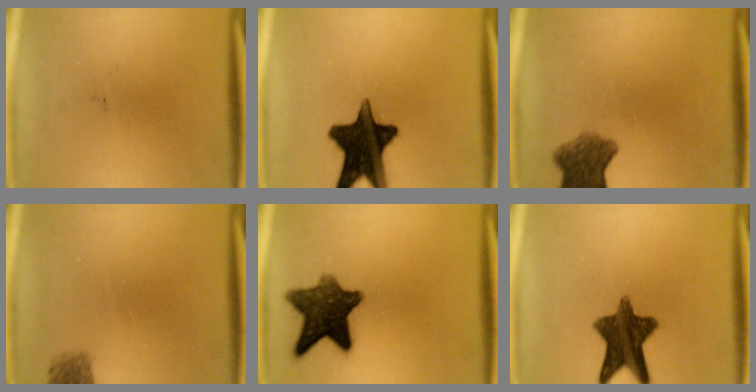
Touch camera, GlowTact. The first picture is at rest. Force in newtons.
{"total": 16.1}
{"total": 6.7}
{"total": 1.8}
{"total": 11.3}
{"total": 11.2}